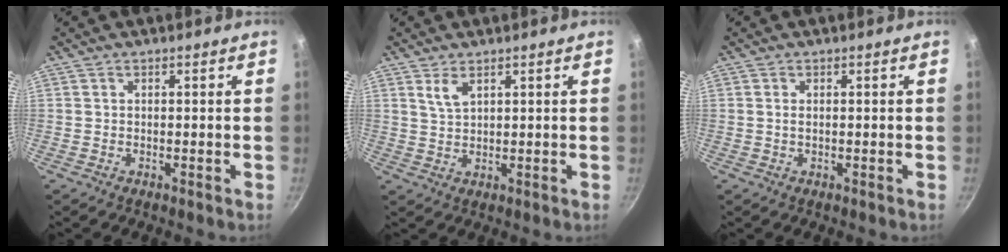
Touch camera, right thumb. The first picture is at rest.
{"total": 3.2, "force": [1.9, 1.4, 2.2], "torque": [-0.041, -0.013, 0.040]}
{"total": 0.9, "force": [0.2, 0.5, 0.8], "torque": [-0.015, 0.001, 0.001]}